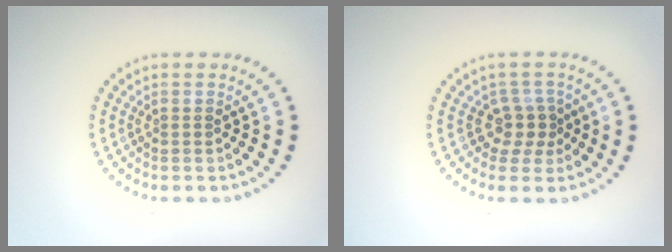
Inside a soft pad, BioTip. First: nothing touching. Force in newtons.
{"total": 2.3, "press": 1.7, "slide": 1.6}